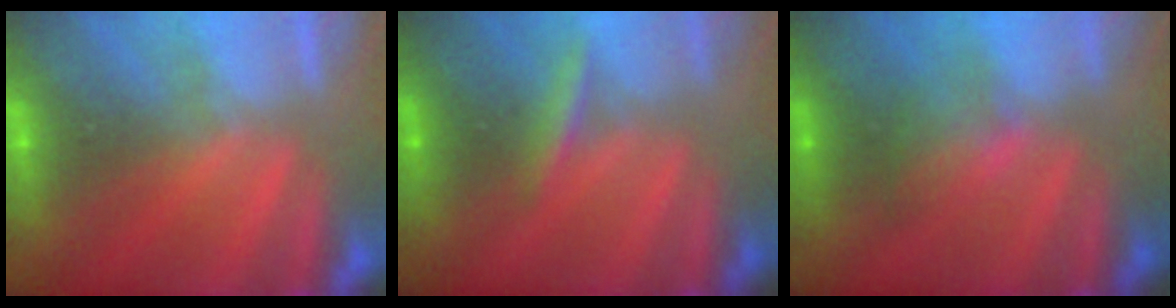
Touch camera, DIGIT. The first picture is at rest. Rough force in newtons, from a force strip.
{"total": 2.4}
{"total": 2.3}